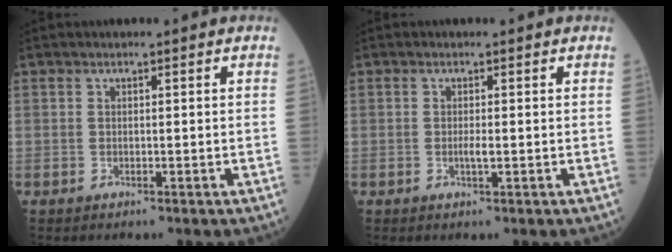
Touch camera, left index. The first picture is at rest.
{"total": 1.1, "force": [0.0, 0.1, 1.1], "torque": [-0.024, -0.002, 0.000]}